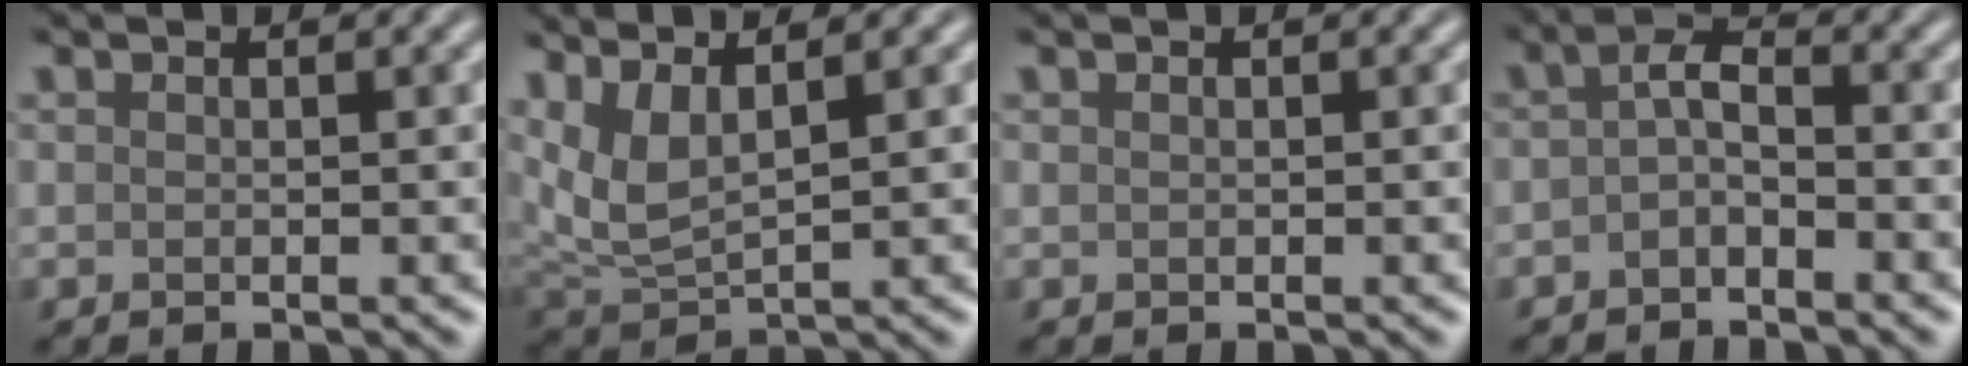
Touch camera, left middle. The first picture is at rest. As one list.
[{"total": 4.4, "force": [2.2, 1.5, 3.5], "torque": [-0.090, -0.003, 0.054]}, {"total": 0.0}, {"total": 2.2, "force": [-1.2, 0.9, 1.7], "torque": [-0.034, 0.005, -0.028]}]